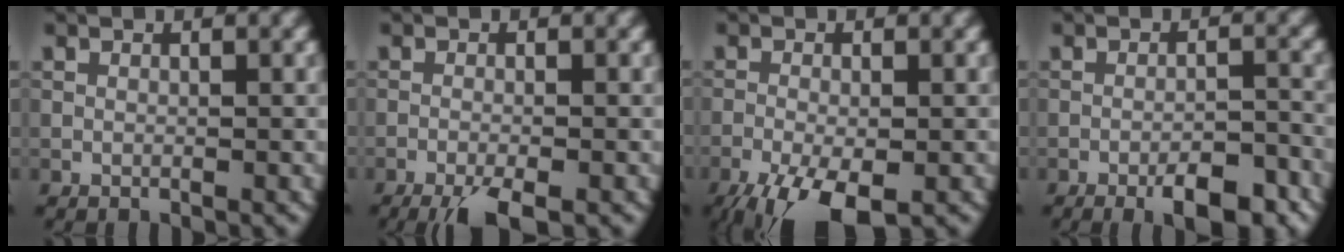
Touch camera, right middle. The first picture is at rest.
{"total": 4.1, "force": [-2.9, 0.7, 2.8], "torque": [-0.047, -0.006, -0.052]}
{"total": 7.4, "force": [-4.4, 2.5, 5.4], "torque": [-0.105, -0.021, -0.078]}
{"total": 5.1, "force": [-3.2, 1.4, 3.8], "torque": [-0.056, 0.003, -0.043]}